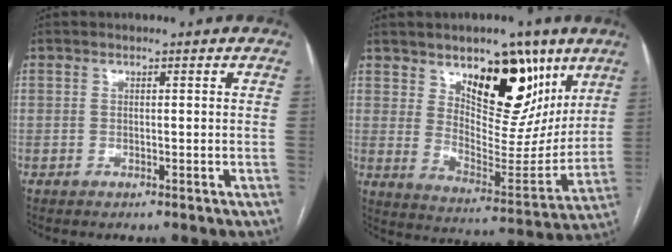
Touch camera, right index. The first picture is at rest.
{"total": 16.3, "force": [9.3, 7.4, 11.2], "torque": [-0.139, -0.008, 0.153]}